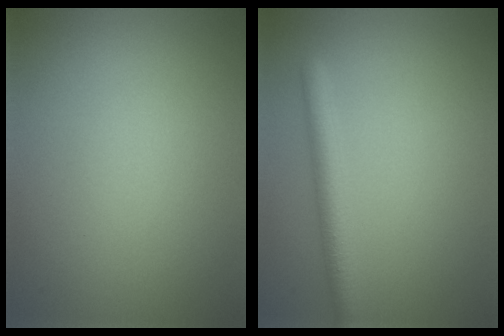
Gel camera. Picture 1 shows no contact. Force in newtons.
{"total": 2.8, "press": 2.8, "slide": 0.1}